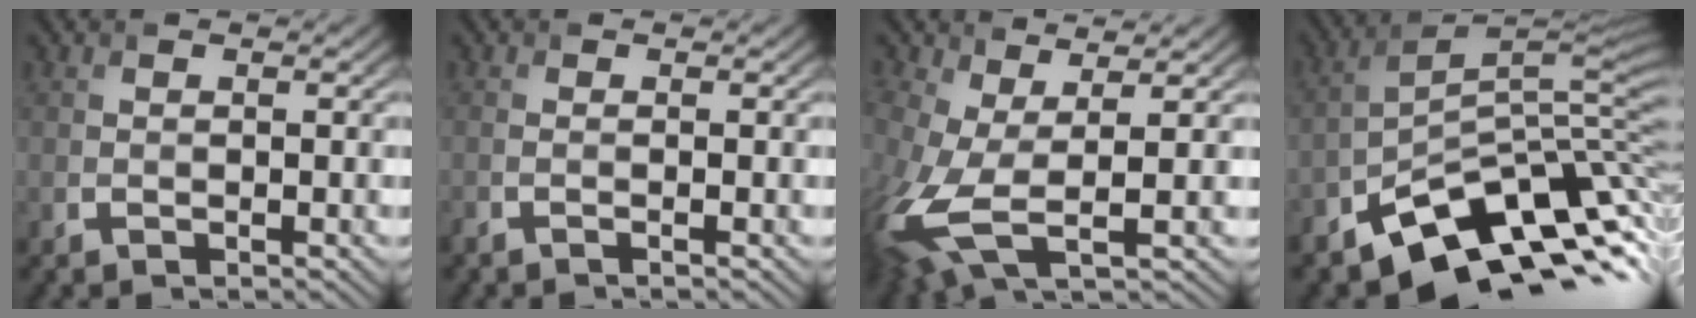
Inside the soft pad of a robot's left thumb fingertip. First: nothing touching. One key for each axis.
{"total": 0.7, "fx": -0.3, "fy": -0.3, "fz": 0.6, "tx": -0.010, "ty": -0.001, "tz": -0.015}
{"total": 9.7, "fx": -0.7, "fy": 4.5, "fz": 8.6, "tx": -0.237, "ty": -0.015, "tz": -0.014}
{"total": 11.5, "fx": -7.3, "fy": 3.9, "fz": 8.0, "tx": -0.130, "ty": -0.002, "tz": -0.125}